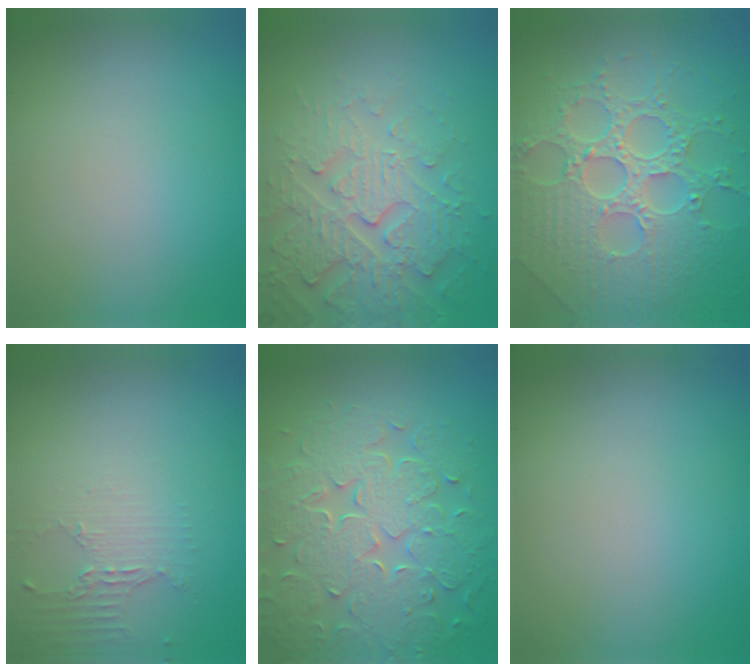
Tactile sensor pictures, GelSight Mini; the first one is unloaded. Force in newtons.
{"total": 4.8, "press": 4.7, "slide": 1.2}
{"total": 8.4, "press": 6.2, "slide": 5.7}
{"total": 1.9, "press": 1.4, "slide": 1.3}
{"total": 8.9, "press": 6.2, "slide": 6.4}
{"total": 0.0}